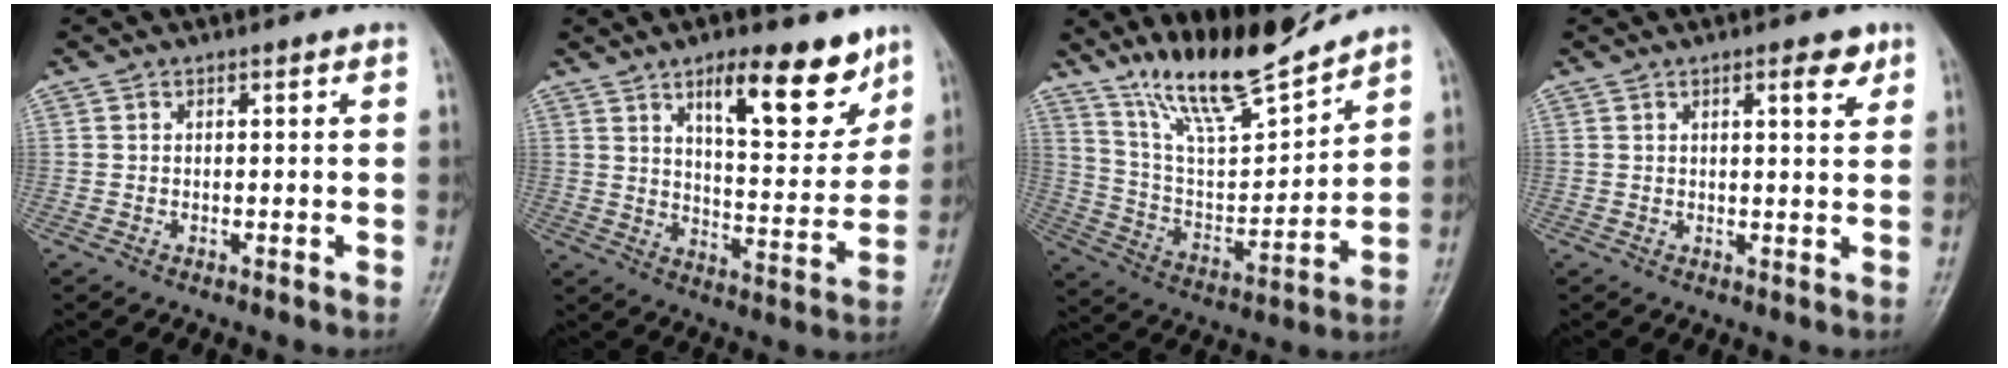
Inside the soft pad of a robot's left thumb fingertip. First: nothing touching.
{"total": 14.7, "force": [9.0, 5.3, 10.3], "torque": [-0.109, -0.056, 0.139]}
{"total": 15.4, "force": [13.4, 2.5, 7.1], "torque": [-0.105, -0.079, 0.254]}
{"total": 3.7, "force": [2.0, 1.2, 2.9], "torque": [-0.032, -0.009, 0.026]}